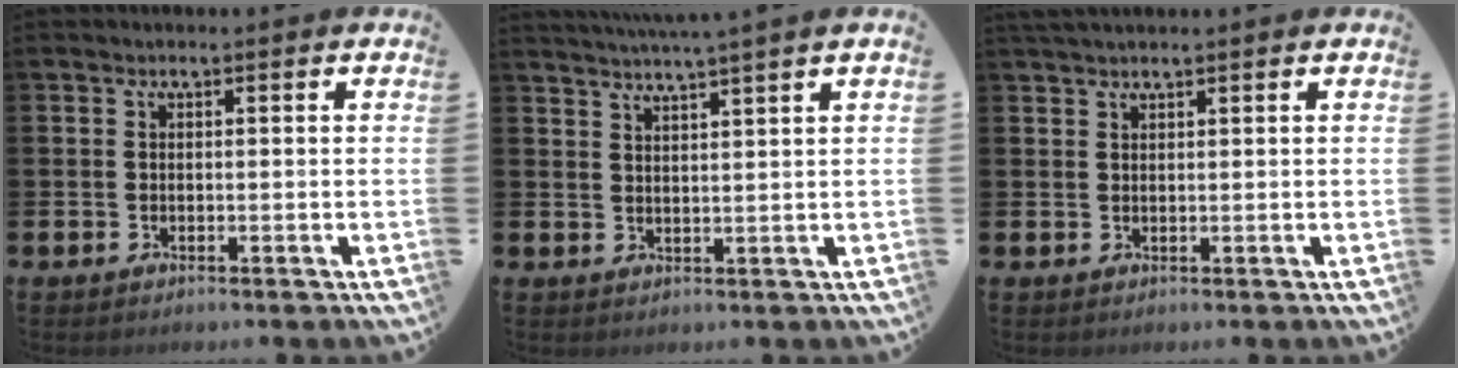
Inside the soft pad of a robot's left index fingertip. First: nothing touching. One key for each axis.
{"total": 3.2, "fx": 2.9, "fy": -1.2, "fz": 0.3, "tx": -0.018, "ty": -0.012, "tz": 0.054}
{"total": 1.3, "fx": 1.3, "fy": 0.0, "fz": 0.4, "tx": -0.008, "ty": 0.001, "tz": 0.024}